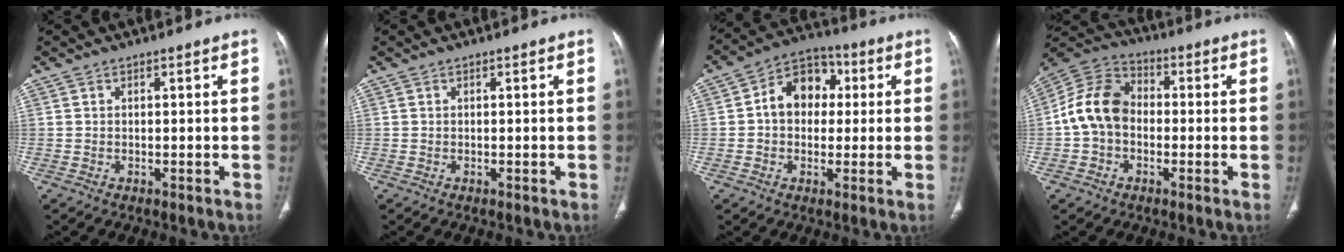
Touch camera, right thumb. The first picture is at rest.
{"total": 0.0}
{"total": 10.7, "force": [1.3, 8.3, 6.7], "torque": [-0.074, 0.023, 0.010]}
{"total": 11.4, "force": [-1.0, 8.7, 7.2], "torque": [-0.127, 0.035, -0.034]}